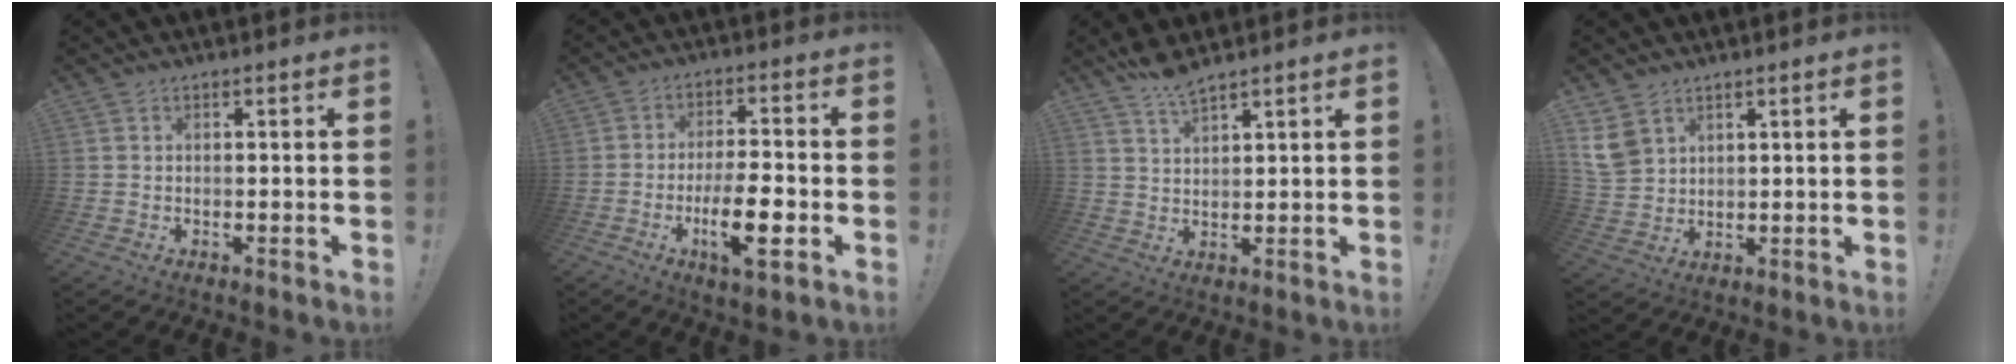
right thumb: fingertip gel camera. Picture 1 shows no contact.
{"total": 12.1, "force": [-4.1, 3.1, 11.0], "torque": [-0.176, 0.005, -0.073]}
{"total": 5.3, "force": [4.6, 0.8, 2.5], "torque": [-0.052, -0.025, 0.081]}
{"total": 7.2, "force": [4.3, 4.8, 3.2], "torque": [-0.054, -0.020, 0.086]}